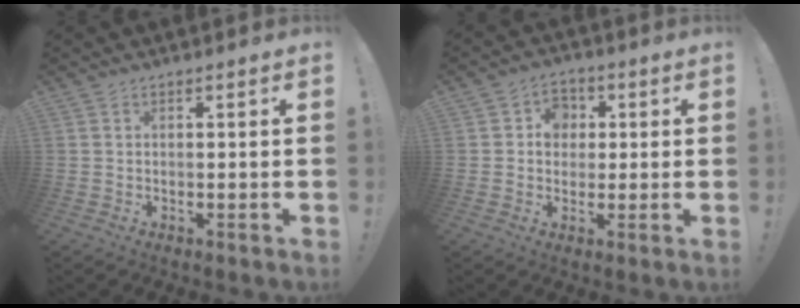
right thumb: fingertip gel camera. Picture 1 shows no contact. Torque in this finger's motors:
{"motor_torque": [-0.26, 0.38, 0.07, 0.54, -0.01]}